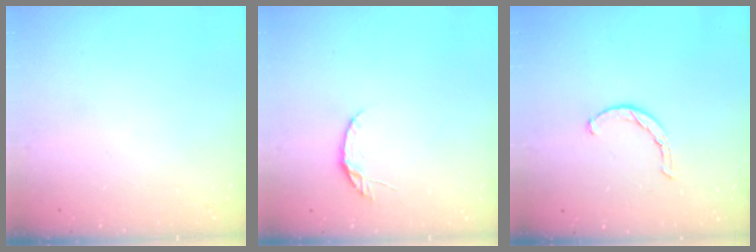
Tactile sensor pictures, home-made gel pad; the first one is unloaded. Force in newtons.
{"total": 3.8, "press": 3.8, "slide": 0.4}
{"total": 1.9, "press": 1.9, "slide": 0.3}